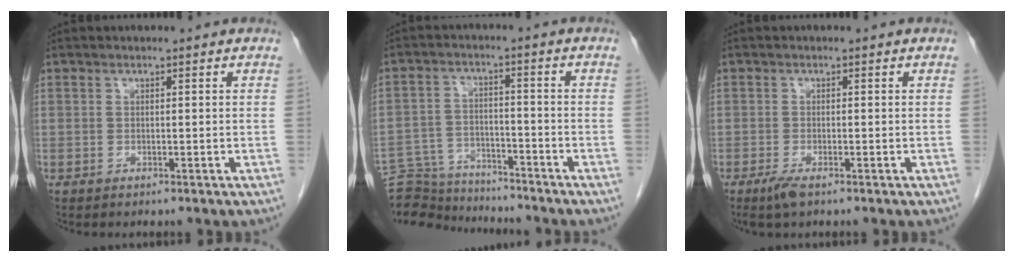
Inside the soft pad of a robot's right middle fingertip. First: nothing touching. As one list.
[{"total": 12.5, "force": [-12.2, 2.4, 1.8], "torque": [-0.035, 0.020, -0.193]}, {"total": 2.3, "force": [-1.5, 0.4, 1.7], "torque": [-0.040, -0.006, -0.030]}]